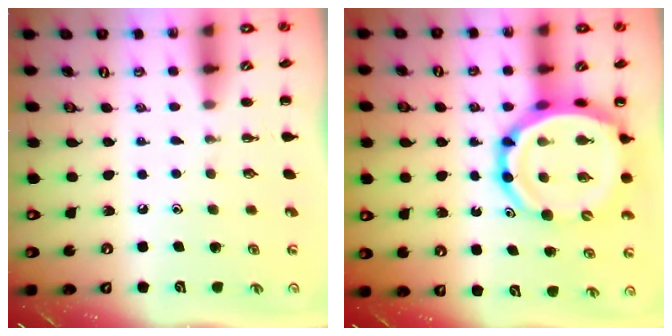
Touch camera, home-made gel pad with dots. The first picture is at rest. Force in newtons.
{"total": 17.3, "press": 16.7, "slide": 4.6}